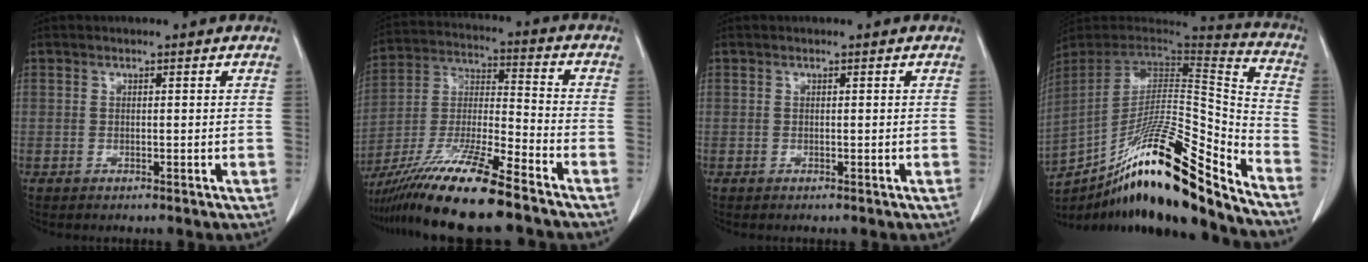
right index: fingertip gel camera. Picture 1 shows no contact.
{"total": 16.2, "force": [-12.1, 0.1, 10.7], "torque": [-0.218, -0.030, -0.224]}
{"total": 0.0}
{"total": 25.5, "force": [-18.3, 1.9, 17.6], "torque": [-0.265, -0.007, -0.311]}